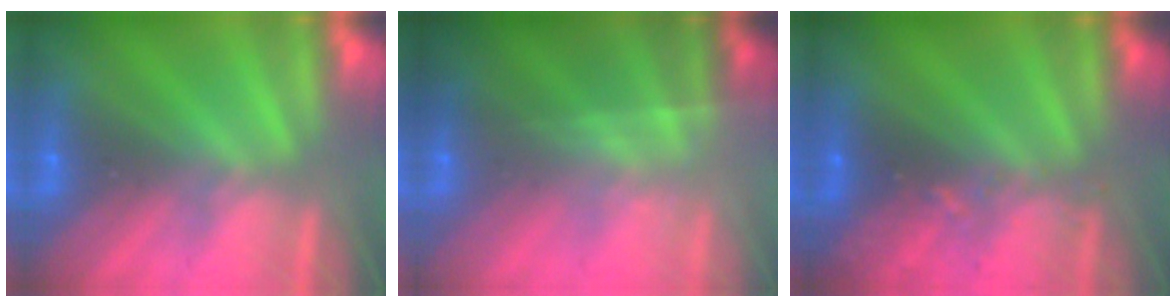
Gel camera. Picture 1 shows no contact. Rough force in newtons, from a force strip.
{"total": 1.7}
{"total": 2.9}